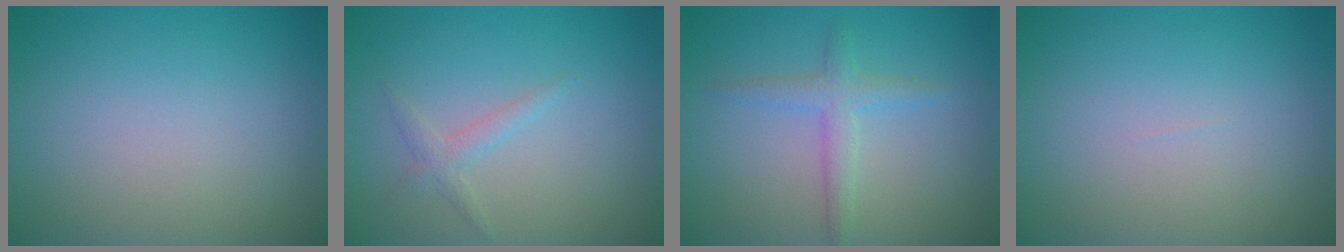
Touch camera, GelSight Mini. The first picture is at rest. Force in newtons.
{"total": 1.3, "press": 1.3, "slide": 0.0}
{"total": 2.3, "press": 2.3, "slide": 0.2}
{"total": 0.0}